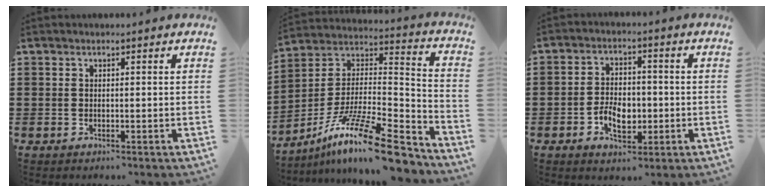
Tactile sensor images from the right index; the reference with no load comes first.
{"total": 16.2, "force": [-11.8, 2.4, 10.9], "torque": [-0.193, 0.032, -0.213]}
{"total": 5.5, "force": [-1.7, 3.4, 3.9], "torque": [-0.062, 0.001, -0.034]}